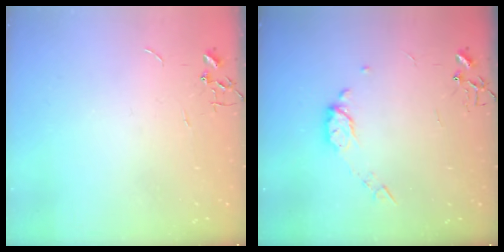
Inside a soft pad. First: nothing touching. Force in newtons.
{"total": 8.4, "press": 8.3, "slide": 1.0}